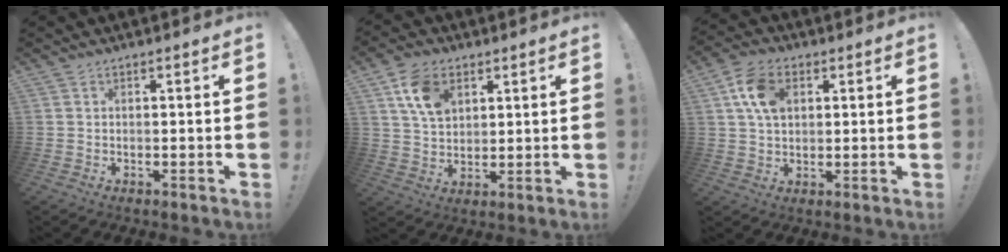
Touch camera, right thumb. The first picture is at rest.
{"total": 10.7, "force": [5.3, 7.2, 5.9], "torque": [-0.095, -0.011, 0.103]}
{"total": 10.6, "force": [3.4, 7.4, 6.8], "torque": [-0.125, 0.012, 0.067]}